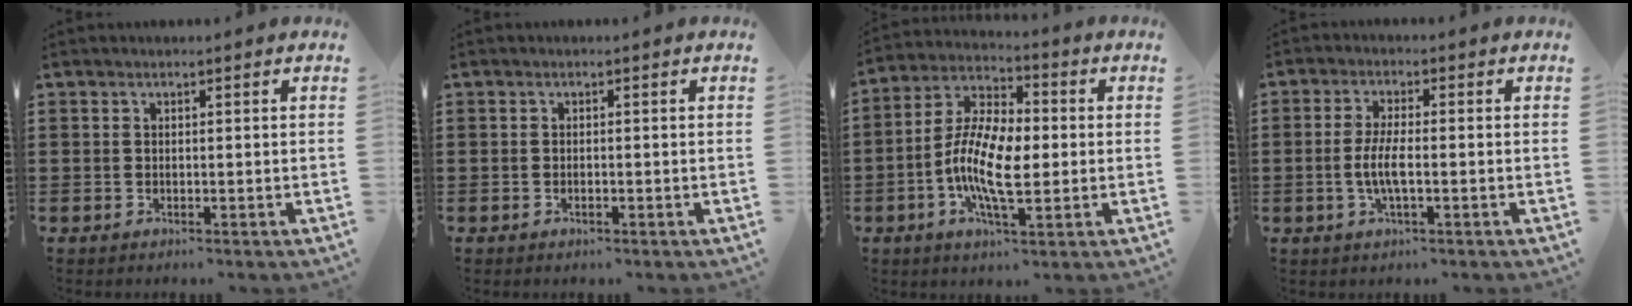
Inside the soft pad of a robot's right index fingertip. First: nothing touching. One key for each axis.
{"total": 0.6, "fx": -0.3, "fy": 0.1, "fz": 0.5, "tx": -0.010, "ty": -0.004, "tz": -0.005}
{"total": 11.2, "fx": -2.1, "fy": 4.7, "fz": 9.9, "tx": -0.218, "ty": -0.004, "tz": -0.043}
{"total": 4.6, "fx": -1.0, "fy": 1.1, "fz": 4.3, "tx": -0.095, "ty": -0.004, "tz": -0.026}